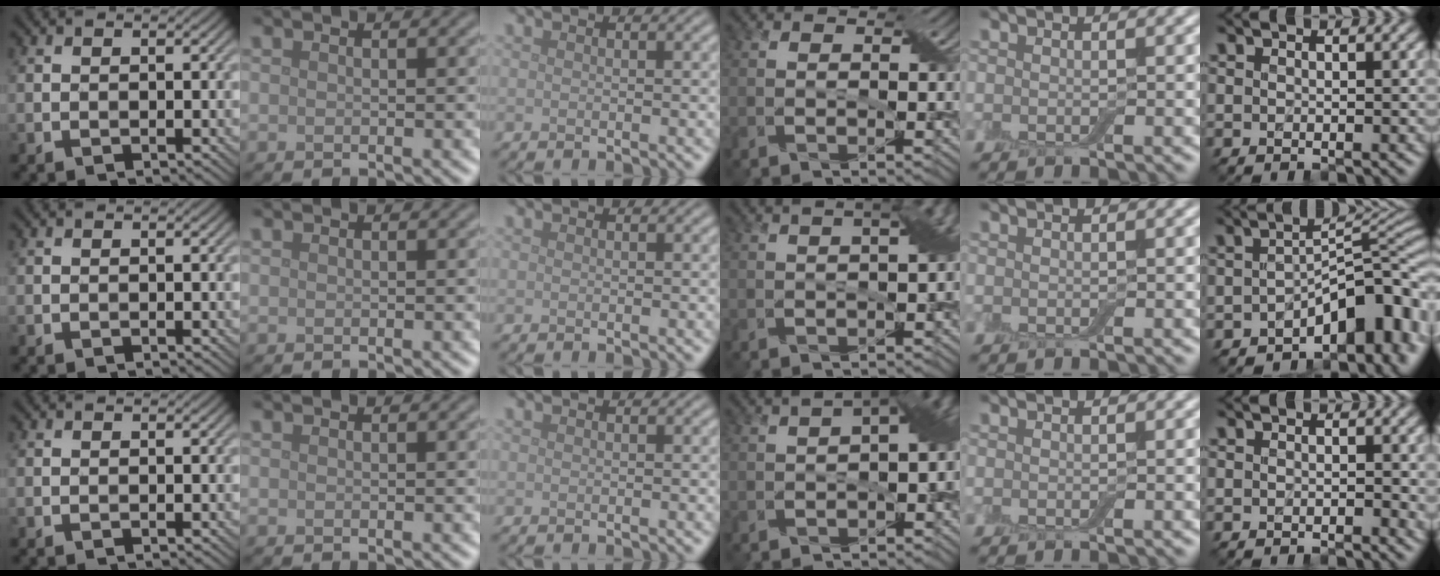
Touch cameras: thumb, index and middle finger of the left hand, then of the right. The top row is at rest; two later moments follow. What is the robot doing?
{"motion": "pour", "object": "bottle"}